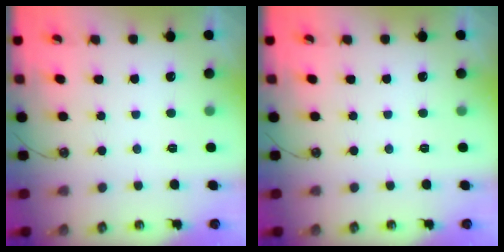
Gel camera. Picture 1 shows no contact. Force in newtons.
{"total": 0.0}